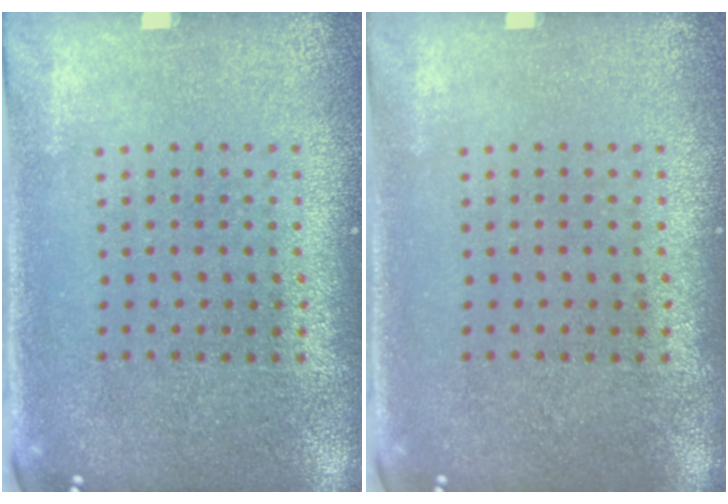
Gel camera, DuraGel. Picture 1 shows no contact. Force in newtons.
{"total": 0.0}